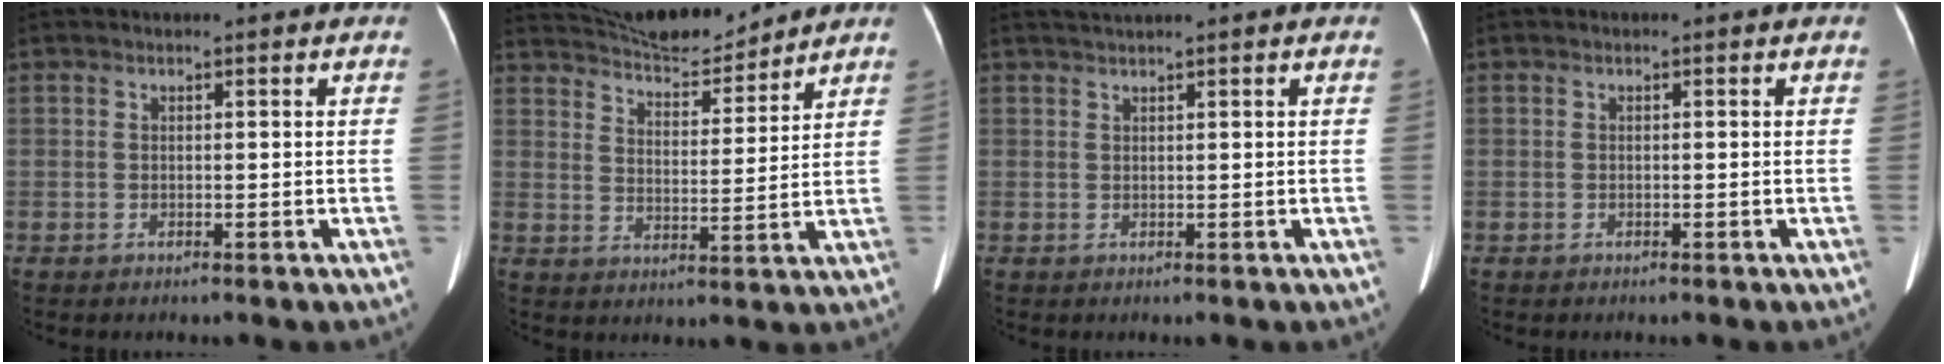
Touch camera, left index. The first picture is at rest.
{"total": 11.6, "force": [11.1, 1.5, 3.1], "torque": [-0.059, -0.001, 0.180]}
{"total": 1.4, "force": [1.2, -0.6, 0.5], "torque": [-0.010, 0.007, 0.029]}
{"total": 0.0}